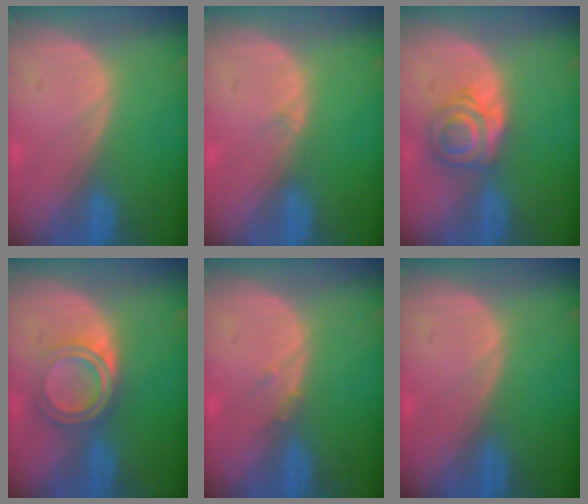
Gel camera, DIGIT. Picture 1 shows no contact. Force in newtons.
{"total": 0.6, "press": 0.6, "slide": 0.1}
{"total": 5.6, "press": 5.3, "slide": 1.8}
{"total": 5.3, "press": 4.9, "slide": 2.1}
{"total": 1.2, "press": 1.0, "slide": 0.6}
{"total": 0.0}